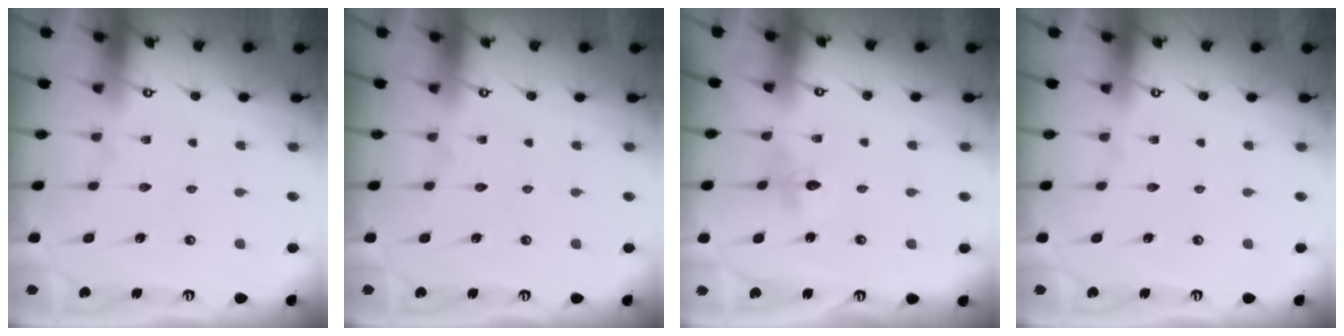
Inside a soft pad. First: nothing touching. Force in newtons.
{"total": 0.0}
{"total": 4.3, "press": 4.3, "slide": 0.7}
{"total": 0.0}